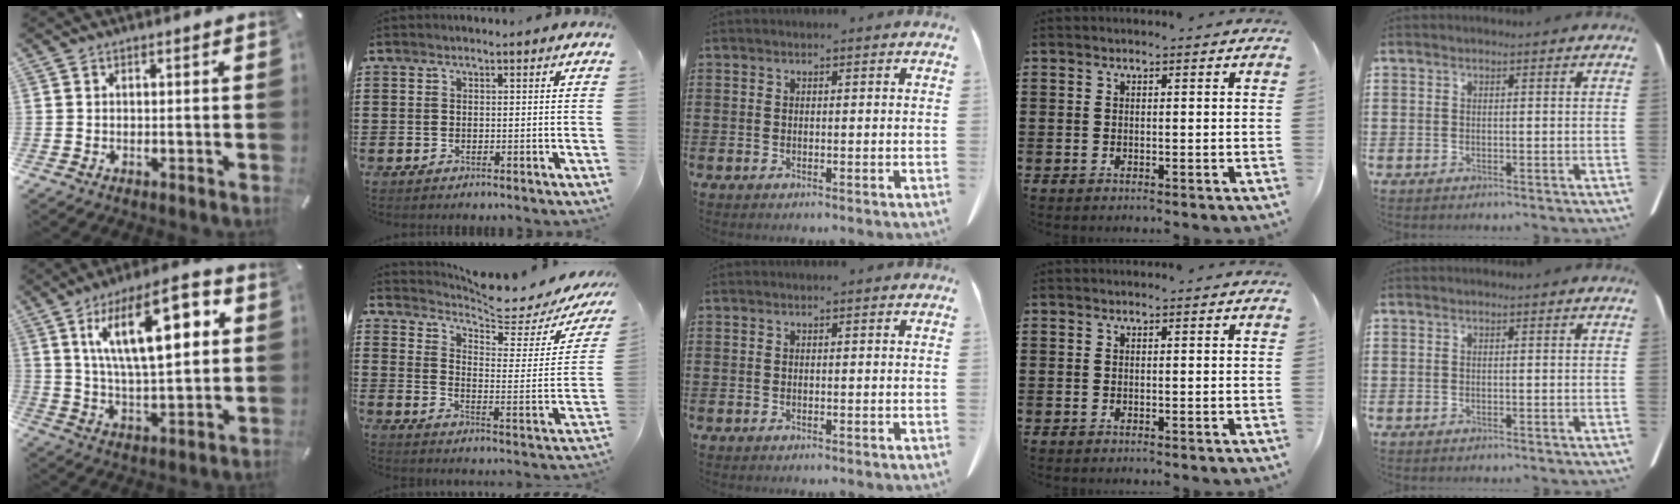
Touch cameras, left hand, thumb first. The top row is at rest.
{"thumb": {"total": 20.6, "force": [8.1, 8.2, 17.0], "torque": [-0.289, -0.012, 0.121]}, "index": {"total": 5.5, "force": [5.2, -0.3, 1.8], "torque": [-0.049, -0.053, 0.082]}}